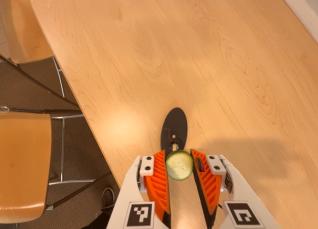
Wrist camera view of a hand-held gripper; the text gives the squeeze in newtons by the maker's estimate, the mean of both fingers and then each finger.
{"total": 9.4, "left": 9.2, "right": 9.6}